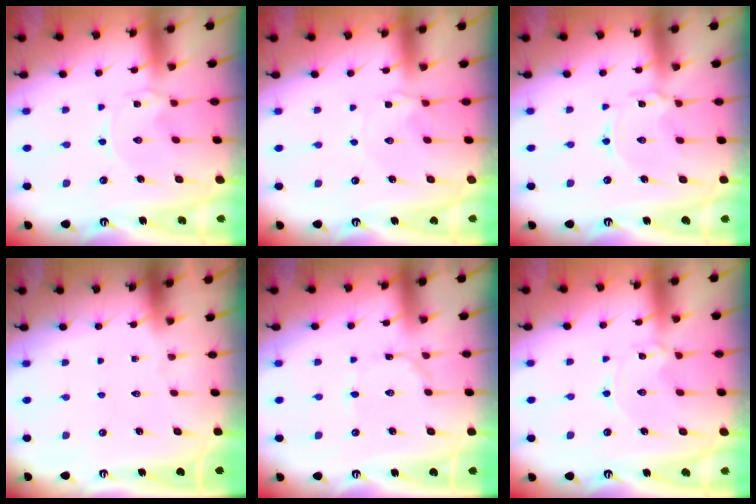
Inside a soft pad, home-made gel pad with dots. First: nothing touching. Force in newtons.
{"total": 2.7, "press": 2.7, "slide": 0.5}
{"total": 2.2, "press": 2.2, "slide": 0.3}
{"total": 0.0}
{"total": 1.4, "press": 1.4, "slide": 0.1}
{"total": 1.2, "press": 1.2, "slide": 0.2}